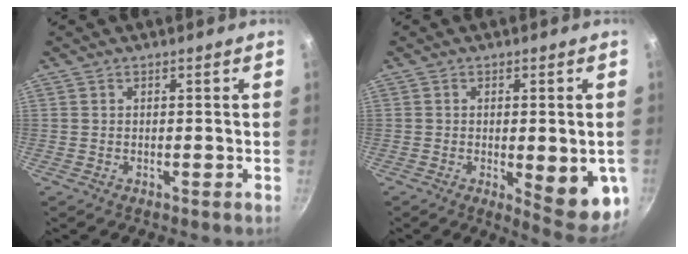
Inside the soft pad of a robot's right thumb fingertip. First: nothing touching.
{"total": 12.3, "force": [-2.5, 4.0, 11.3], "torque": [-0.118, -0.005, -0.022]}